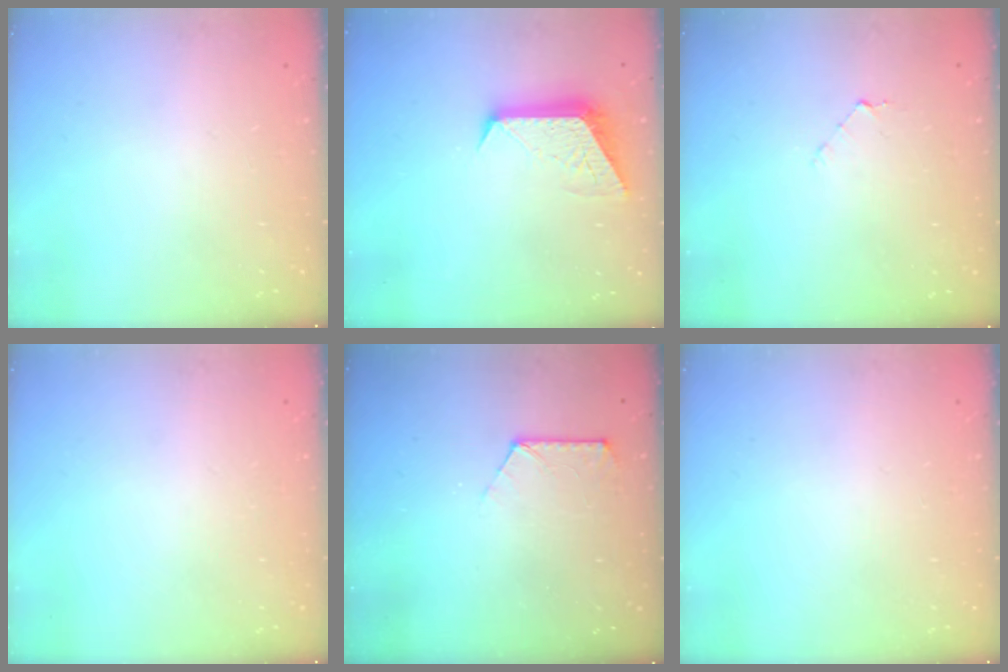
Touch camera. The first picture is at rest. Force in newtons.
{"total": 9.8, "press": 9.8, "slide": 0.7}
{"total": 4.0, "press": 4.0, "slide": 0.3}
{"total": 0.0}
{"total": 5.7, "press": 5.7, "slide": 0.6}
{"total": 0.0}